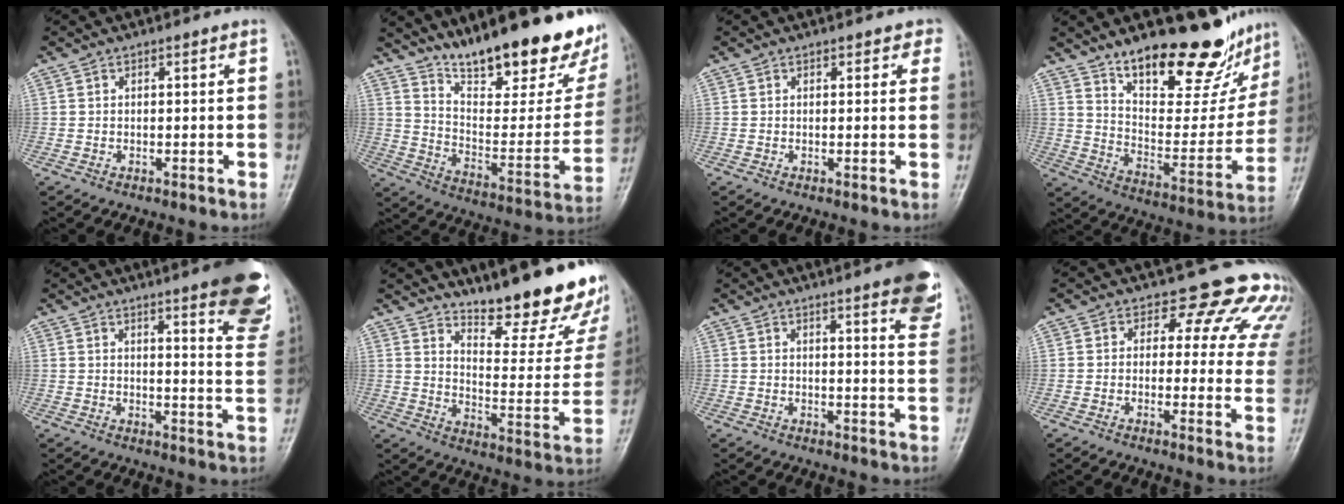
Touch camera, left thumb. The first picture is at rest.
{"total": 27.4, "force": [19.8, 8.5, 16.9], "torque": [-0.212, -0.103, 0.297]}
{"total": 2.0, "force": [1.2, 1.4, 0.6], "torque": [0.024, -0.003, 0.005]}
{"total": 21.9, "force": [16.8, 7.9, 11.6], "torque": [-0.113, -0.109, 0.260]}
{"total": 16.6, "force": [10.5, 3.6, 12.4], "torque": [-0.123, -0.056, 0.118]}
{"total": 23.0, "force": [17.5, 6.5, 13.5], "torque": [-0.147, -0.121, 0.239]}
{"total": 10.9, "force": [6.9, 2.2, 8.2], "torque": [-0.077, -0.029, 0.073]}
{"total": 14.6, "force": [12.3, 6.8, 3.9], "torque": [0.016, -0.074, 0.110]}